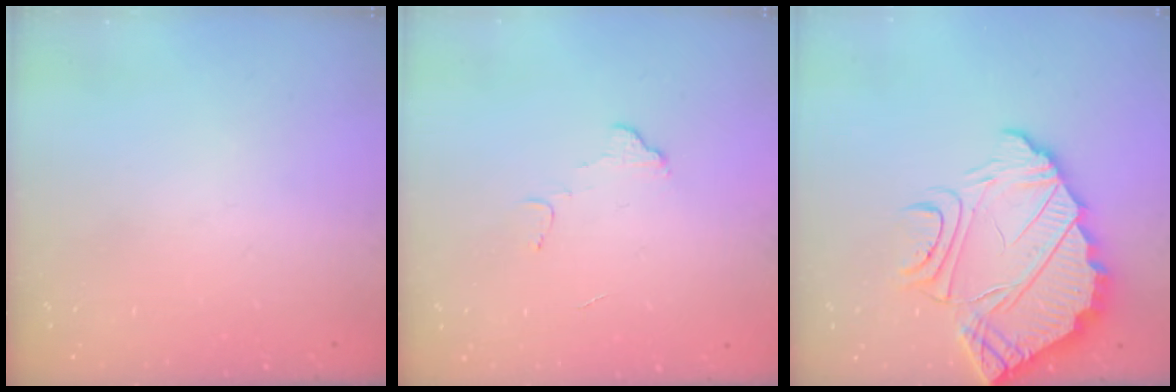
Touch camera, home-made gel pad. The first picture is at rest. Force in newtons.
{"total": 3.2, "press": 3.2, "slide": 0.2}
{"total": 12.8, "press": 12.7, "slide": 1.1}